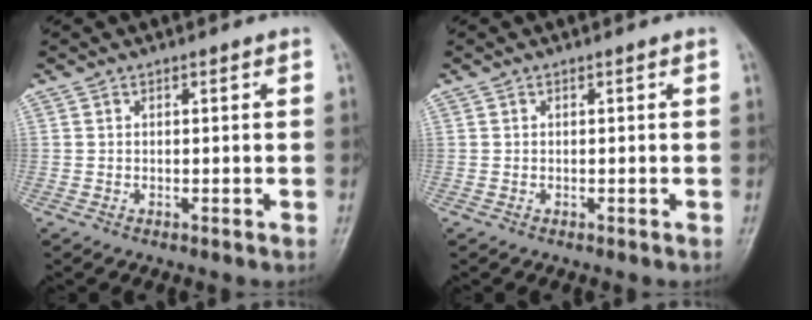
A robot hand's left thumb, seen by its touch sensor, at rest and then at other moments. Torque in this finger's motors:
{"motor_torque": [-0.03, 0.03, -0.02, -0.02, 0.00]}